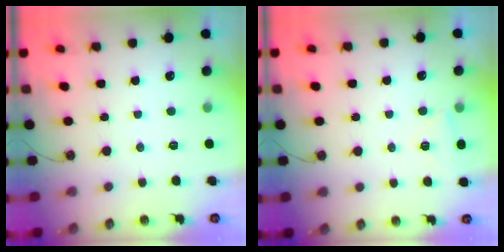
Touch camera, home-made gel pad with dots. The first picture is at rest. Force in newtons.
{"total": 4.0, "press": 4.0, "slide": 0.3}